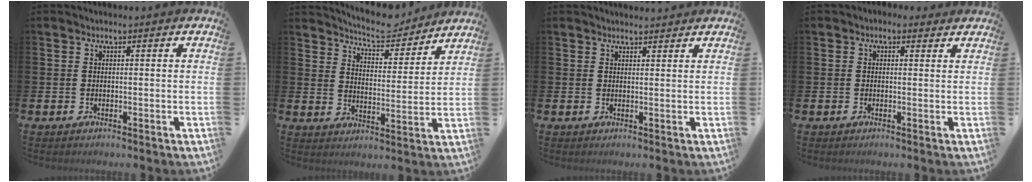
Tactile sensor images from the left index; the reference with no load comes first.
{"total": 7.0, "force": [6.9, 1.1, 1.1], "torque": [-0.040, -0.047, 0.120]}
{"total": 1.6, "force": [1.6, 0.2, 0.0], "torque": [0.006, -0.008, 0.027]}
{"total": 0.9, "force": [0.5, 0.7, 0.2], "torque": [-0.005, 0.008, 0.008]}